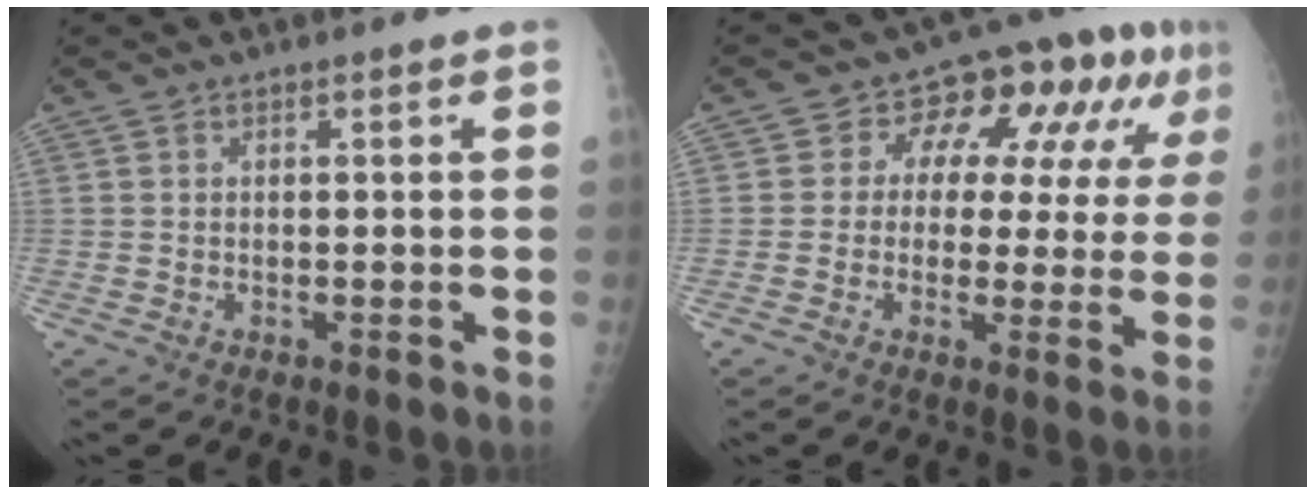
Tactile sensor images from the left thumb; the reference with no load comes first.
{"total": 13.9, "force": [4.5, 7.9, 10.5], "torque": [-0.095, 0.022, 0.054]}